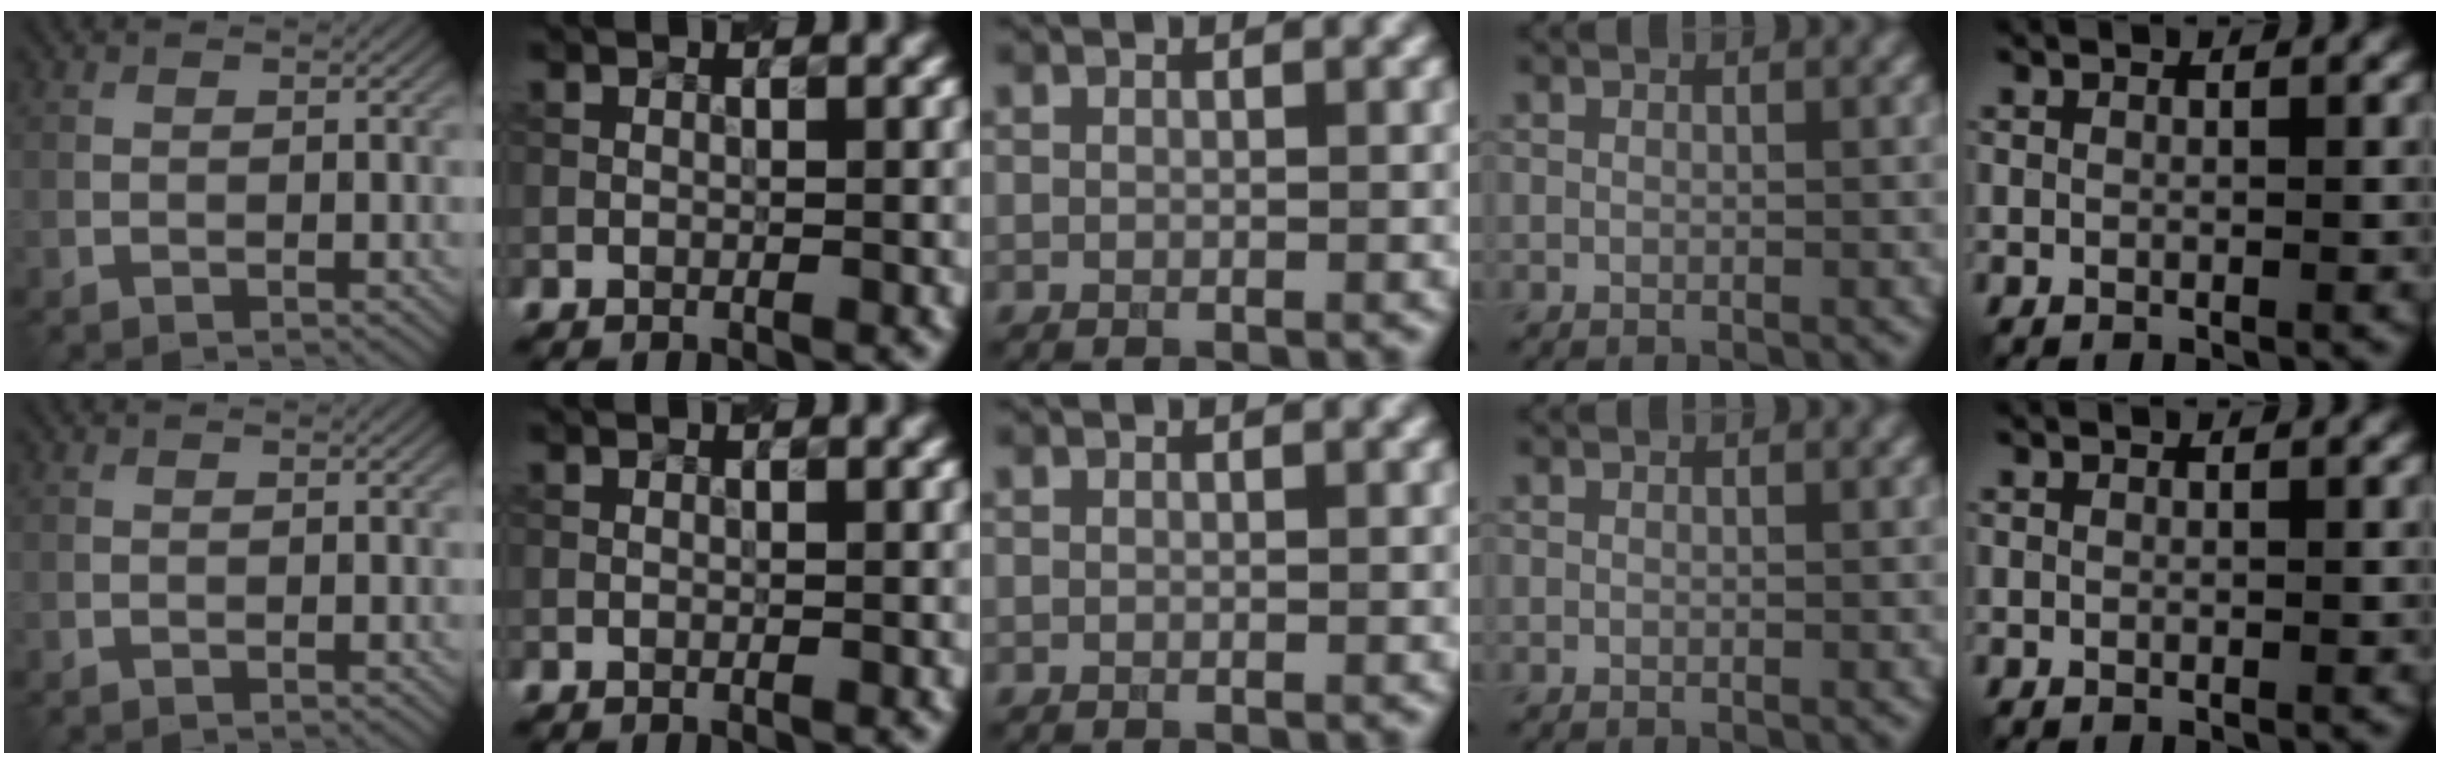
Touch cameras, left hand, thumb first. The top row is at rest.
{}